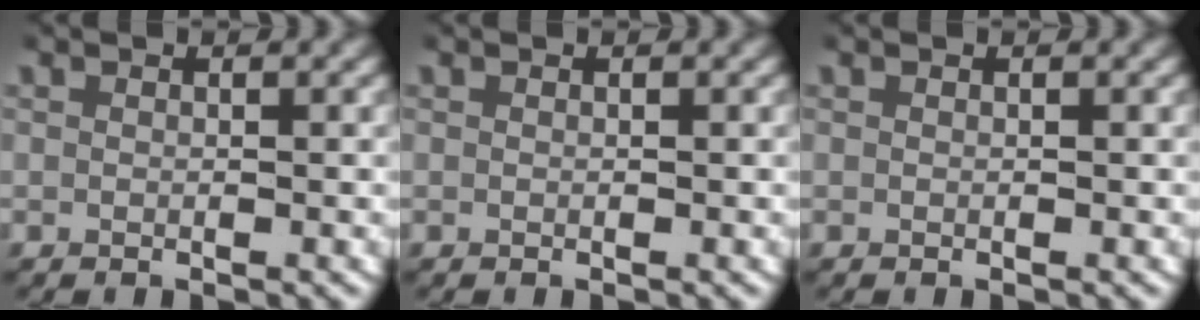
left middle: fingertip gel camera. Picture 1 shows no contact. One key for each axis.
{"total": 0.0}
{"total": 0.0}